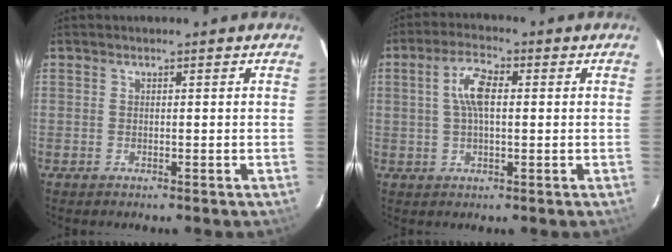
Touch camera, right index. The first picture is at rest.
{"total": 6.1, "force": [0.9, 2.4, 5.5], "torque": [-0.108, 0.013, 0.018]}